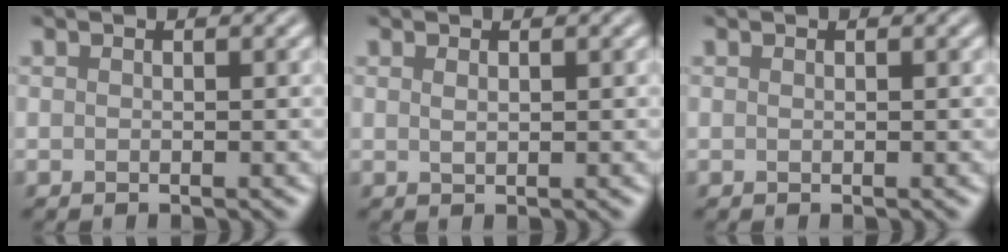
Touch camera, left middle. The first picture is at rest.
{"total": 0.7, "force": [0.4, 0.3, 0.5], "torque": [-0.012, -0.001, 0.009]}
{"total": 0.0}